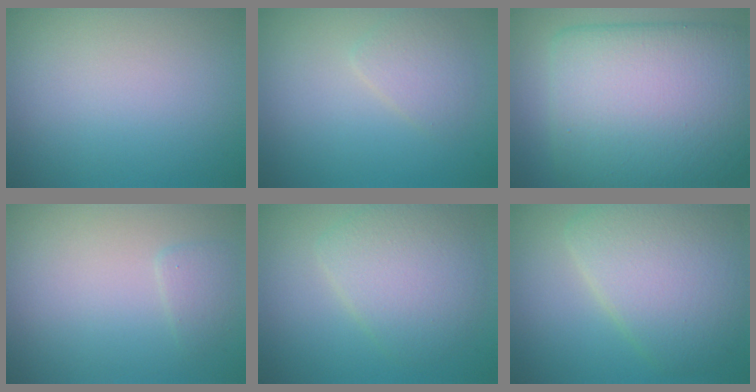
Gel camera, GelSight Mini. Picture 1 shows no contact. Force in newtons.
{"total": 2.0, "press": 2.0, "slide": 0.0}
{"total": 14.1, "press": 14.1, "slide": 0.2}
{"total": 1.1, "press": 1.1, "slide": 0.2}
{"total": 5.0, "press": 5.0, "slide": 0.1}
{"total": 7.7, "press": 7.7, "slide": 0.4}